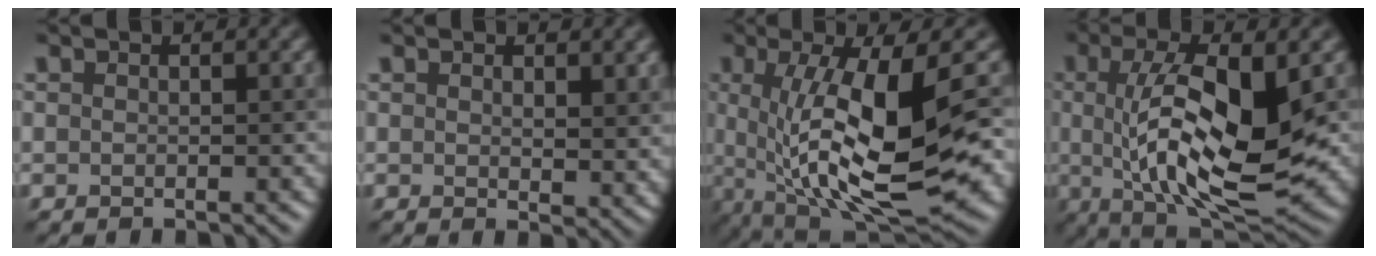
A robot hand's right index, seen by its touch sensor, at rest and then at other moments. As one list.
[{"total": 2.4, "force": [1.1, 1.0, 1.8], "torque": [-0.024, -0.010, 0.022]}, {"total": 12.5, "force": [-0.2, 3.8, 11.9], "torque": [-0.203, -0.019, 0.000]}, {"total": 11.2, "force": [0.1, 3.7, 10.6], "torque": [-0.182, -0.005, 0.004]}]